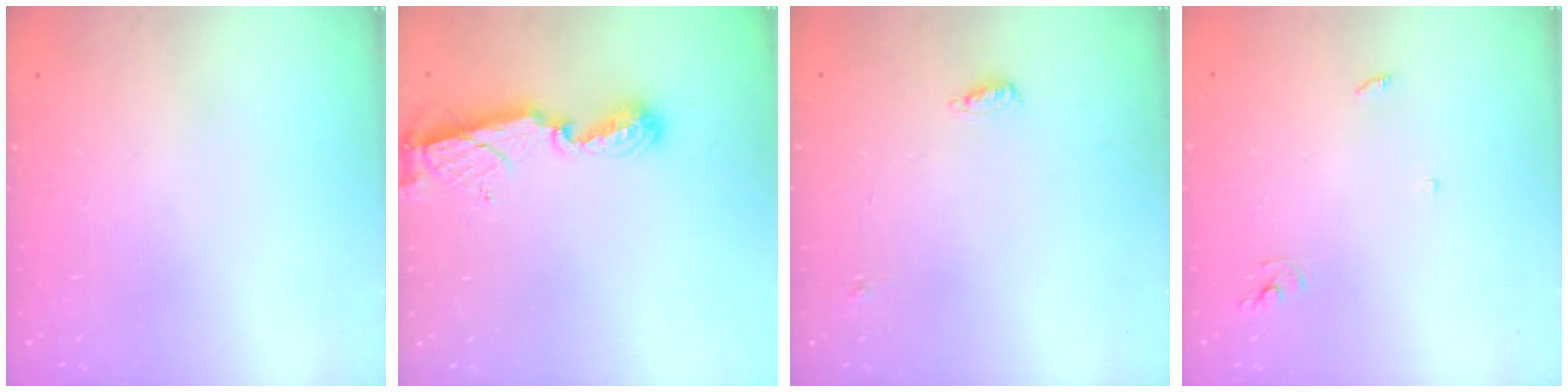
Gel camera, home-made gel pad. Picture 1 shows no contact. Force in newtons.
{"total": 8.4, "press": 8.4, "slide": 0.8}
{"total": 4.5, "press": 4.3, "slide": 1.2}
{"total": 2.5, "press": 2.5, "slide": 0.1}